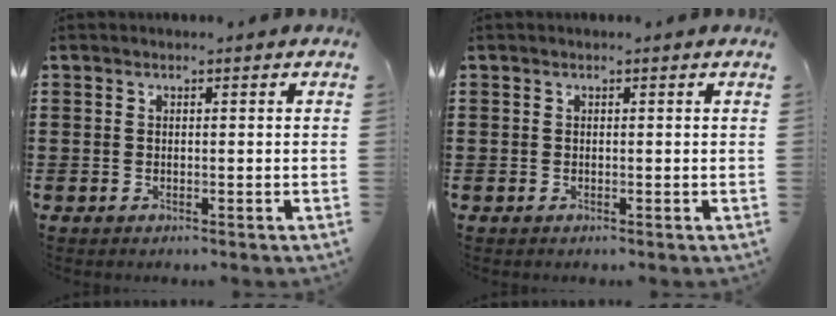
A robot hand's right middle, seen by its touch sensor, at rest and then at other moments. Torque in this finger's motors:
{"motor_torque": [0.09, -0.09, 0.00, 0.00]}